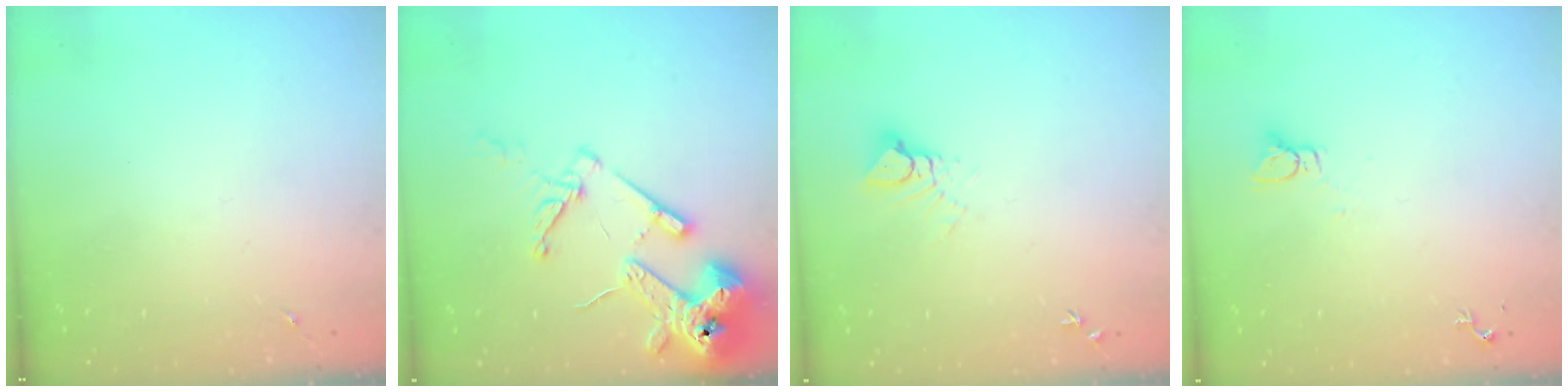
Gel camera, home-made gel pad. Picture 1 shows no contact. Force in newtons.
{"total": 17.2, "press": 17.1, "slide": 2.1}
{"total": 4.0, "press": 3.9, "slide": 0.4}
{"total": 2.2, "press": 2.2, "slide": 0.1}